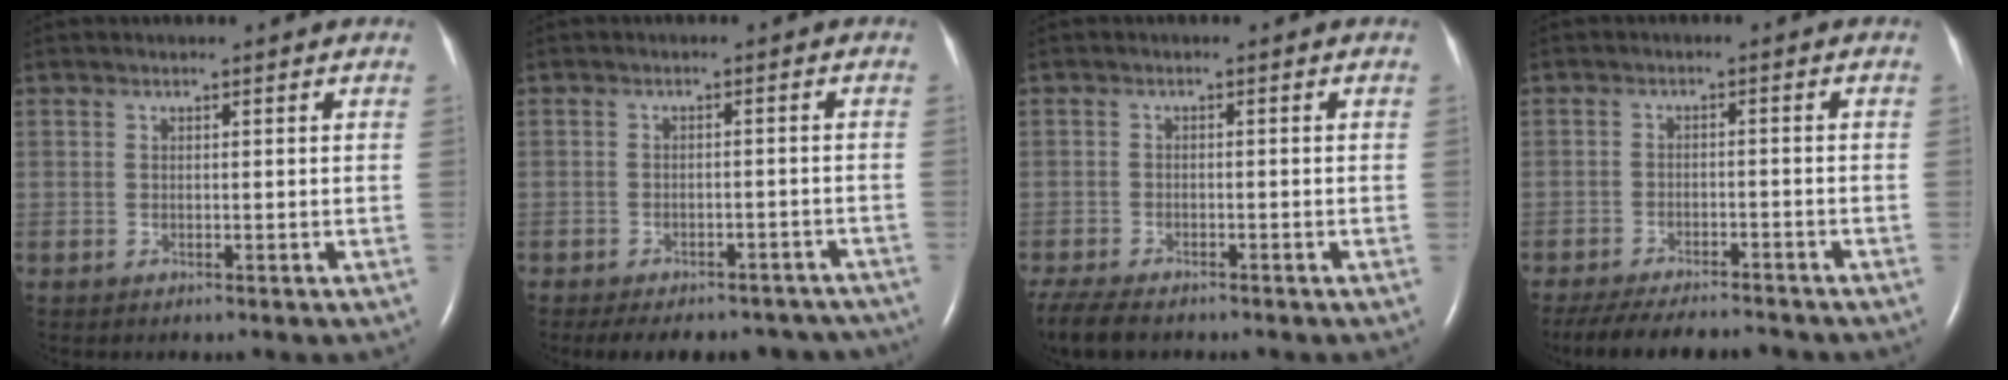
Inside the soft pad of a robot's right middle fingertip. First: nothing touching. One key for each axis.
{"total": 15.4, "fx": -13.1, "fy": 6.5, "fz": 4.9, "tx": -0.090, "ty": 0.009, "tz": -0.143}
{"total": 7.1, "fx": -5.7, "fy": 2.4, "fz": 3.5, "tx": -0.069, "ty": -0.016, "tz": -0.093}
{"total": 11.6, "fx": -10.5, "fy": 2.3, "fz": 4.5, "tx": -0.079, "ty": -0.008, "tz": -0.148}